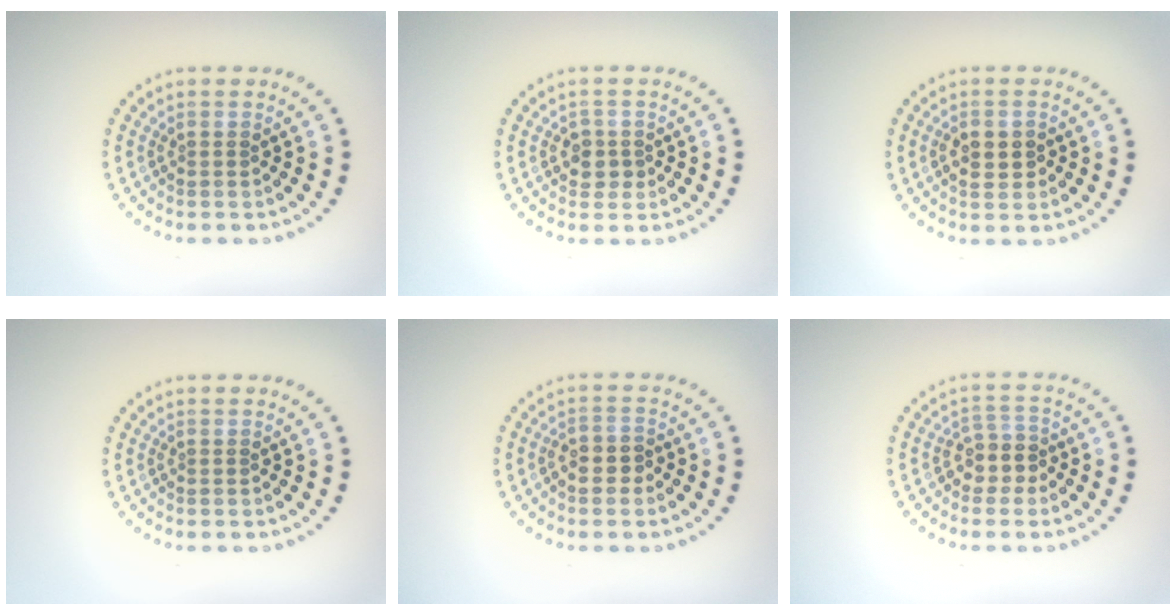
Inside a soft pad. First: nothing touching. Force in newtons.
{"total": 1.7, "press": 1.6, "slide": 0.6}
{"total": 2.5, "press": 2.5, "slide": 0.2}
{"total": 0.0}
{"total": 2.1, "press": 2.0, "slide": 0.6}
{"total": 2.3, "press": 1.9, "slide": 1.3}